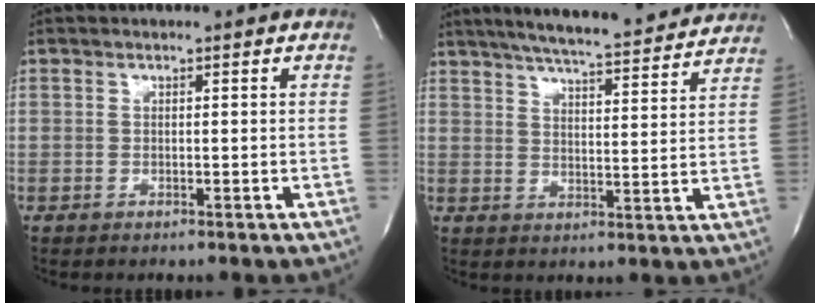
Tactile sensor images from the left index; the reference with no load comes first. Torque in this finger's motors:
{"motor_torque": [0.01, 0.08, 0.45, 0.10]}